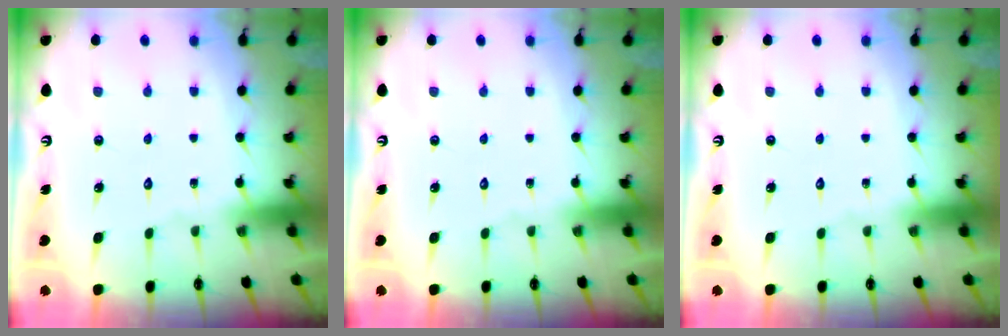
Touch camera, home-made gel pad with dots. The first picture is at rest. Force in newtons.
{"total": 0.0}
{"total": 0.0}